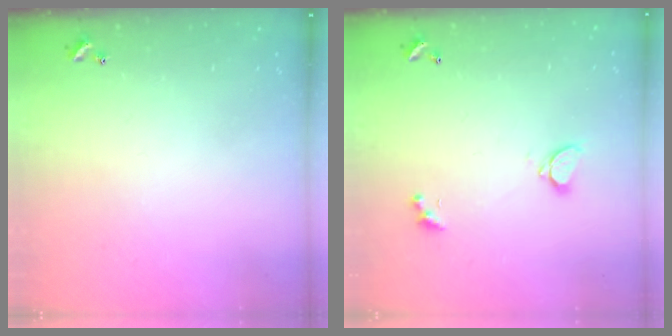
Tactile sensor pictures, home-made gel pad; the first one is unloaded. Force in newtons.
{"total": 2.1, "press": 1.8, "slide": 1.0}